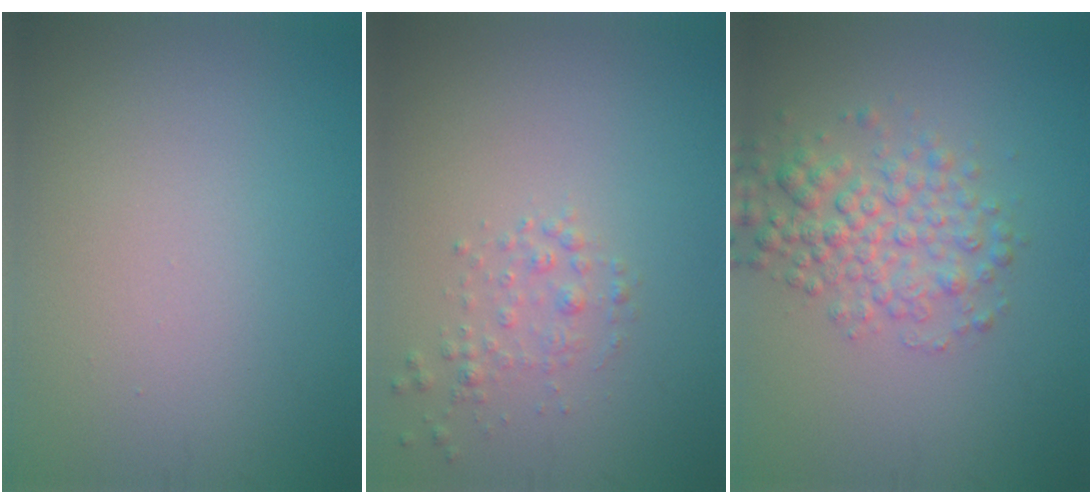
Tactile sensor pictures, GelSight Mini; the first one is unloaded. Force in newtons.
{"total": 1.4, "press": 1.4, "slide": 0.1}
{"total": 3.9, "press": 3.9, "slide": 0.1}